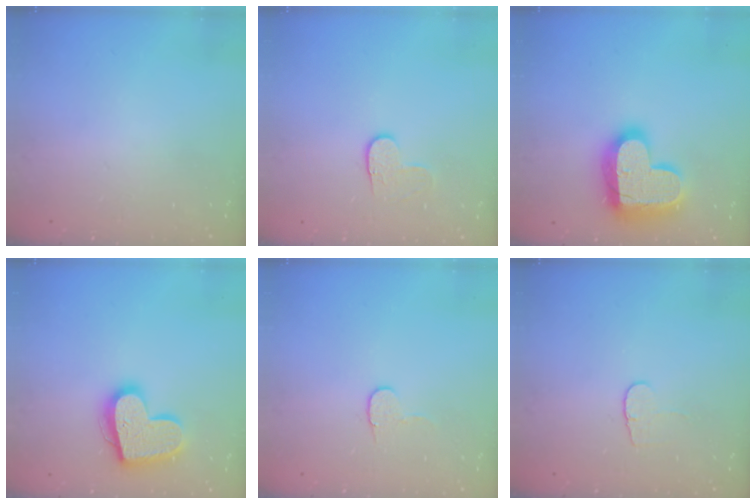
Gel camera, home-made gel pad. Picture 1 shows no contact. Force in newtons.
{"total": 3.8, "press": 3.8, "slide": 0.4}
{"total": 23.7, "press": 23.7, "slide": 1.6}
{"total": 17.4, "press": 17.3, "slide": 1.4}
{"total": 6.1, "press": 6.0, "slide": 0.5}
{"total": 4.8, "press": 4.8, "slide": 0.4}